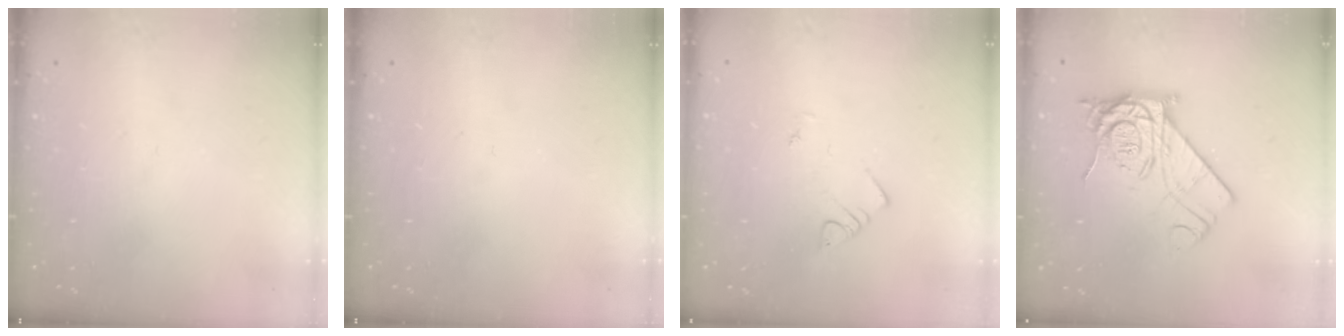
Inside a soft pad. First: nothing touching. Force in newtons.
{"total": 0.0}
{"total": 2.1, "press": 2.1, "slide": 0.4}
{"total": 14.2, "press": 14.1, "slide": 1.1}